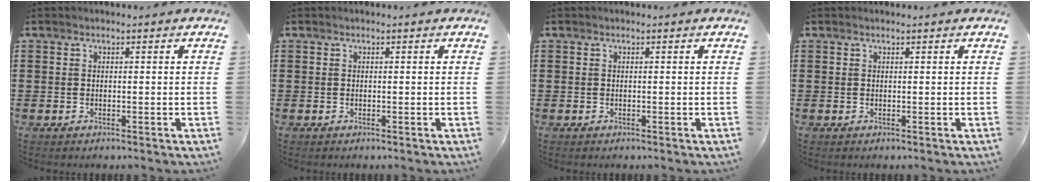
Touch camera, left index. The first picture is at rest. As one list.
[{"total": 0.0}, {"total": 0.0}, {"total": 0.0}]